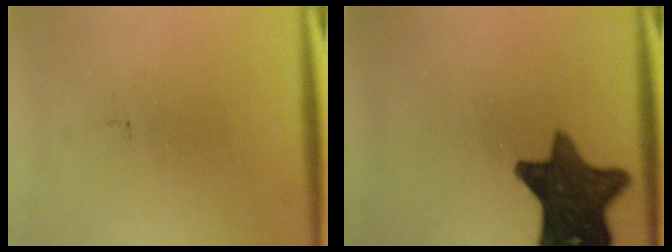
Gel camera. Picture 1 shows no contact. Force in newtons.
{"total": 12.9}